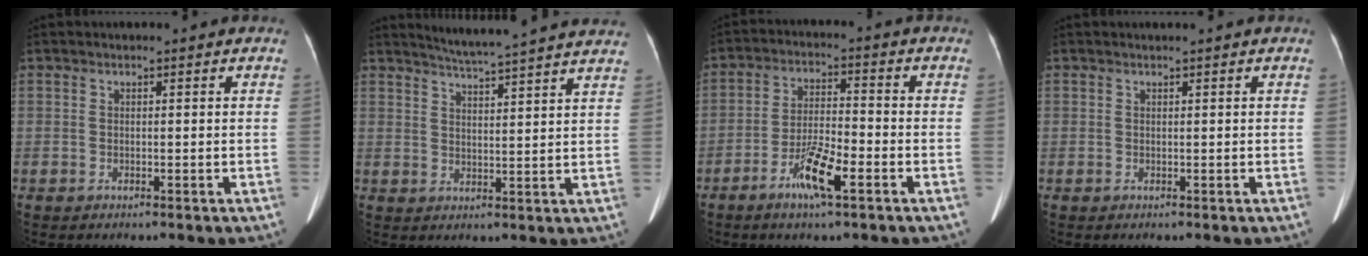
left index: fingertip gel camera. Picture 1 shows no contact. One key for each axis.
{"total": 15.6, "fx": 14.5, "fy": -0.6, "fz": 5.9, "tx": -0.102, "ty": -0.017, "tz": 0.184}
{"total": 7.3, "fx": -4.1, "fy": 0.9, "fz": 6.0, "tx": -0.119, "ty": -0.008, "tz": -0.073}
{"total": 0.0}